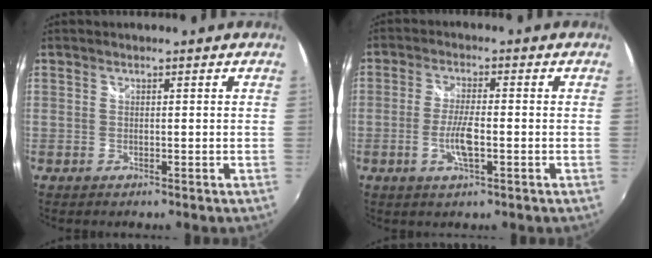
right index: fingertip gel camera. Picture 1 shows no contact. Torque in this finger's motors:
{"motor_torque": [-0.16, 0.02, 0.06, 0.02]}